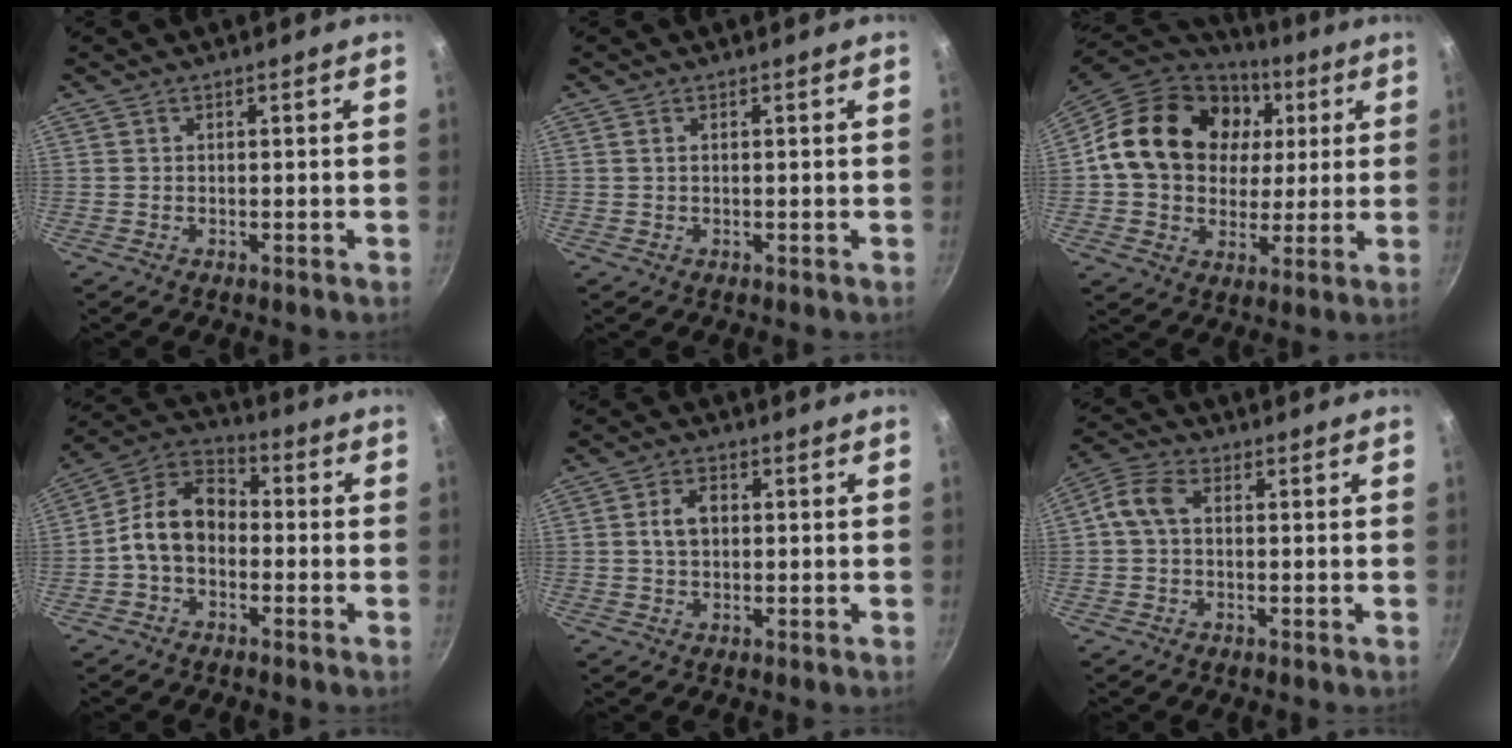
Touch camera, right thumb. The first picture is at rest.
{"total": 0.6, "force": [0.3, 0.3, 0.5], "torque": [-0.010, 0.001, 0.005]}
{"total": 22.2, "force": [4.9, 17.6, 12.7], "torque": [-0.204, 0.017, 0.079]}
{"total": 11.0, "force": [-1.8, 7.8, 7.5], "torque": [-0.108, 0.045, -0.056]}
{"total": 4.7, "force": [0.4, 3.3, 3.4], "torque": [-0.051, 0.011, 0.003]}
{"total": 5.9, "force": [0.3, 4.1, 4.2], "torque": [-0.091, 0.020, -0.007]}